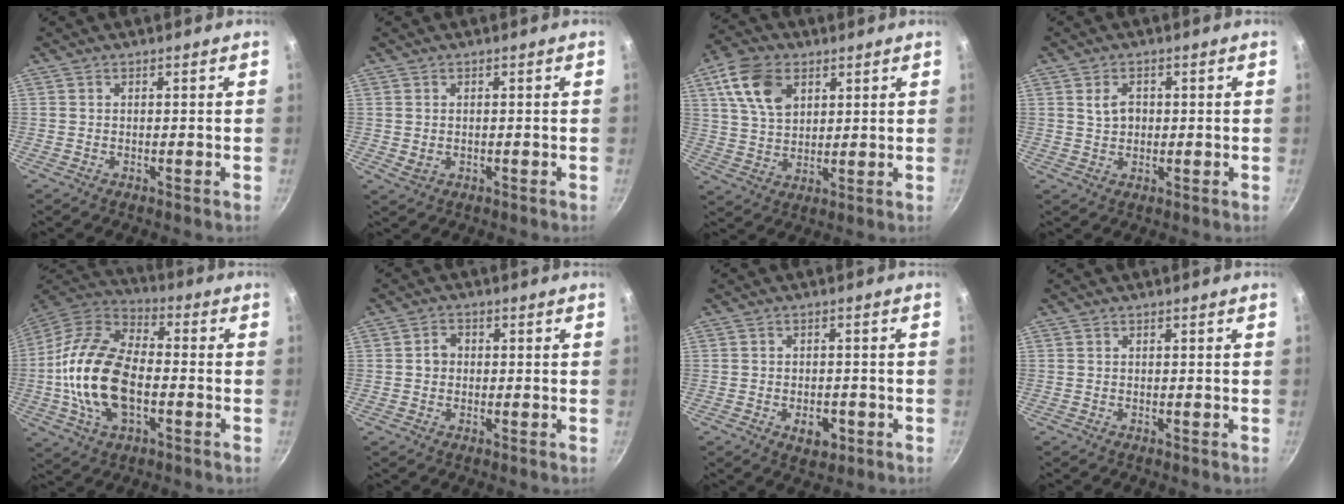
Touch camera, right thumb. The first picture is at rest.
{"total": 1.9, "force": [0.1, 1.4, 1.2], "torque": [-0.021, -0.004, 0.004]}
{"total": 11.5, "force": [4.7, 7.5, 7.4], "torque": [-0.122, -0.007, 0.090]}
{"total": 3.6, "force": [0.6, 2.7, 2.3], "torque": [-0.027, 0.002, 0.014]}
{"total": 19.5, "force": [-2.8, 11.1, 15.8], "torque": [-0.290, 0.035, -0.063]}
{"total": 2.8, "force": [0.0, 2.4, 1.4], "torque": [-0.011, 0.006, -0.002]}
{"total": 4.7, "force": [-1.8, 3.1, 3.0], "torque": [-0.030, 0.011, -0.019]}
{"total": 0.0}